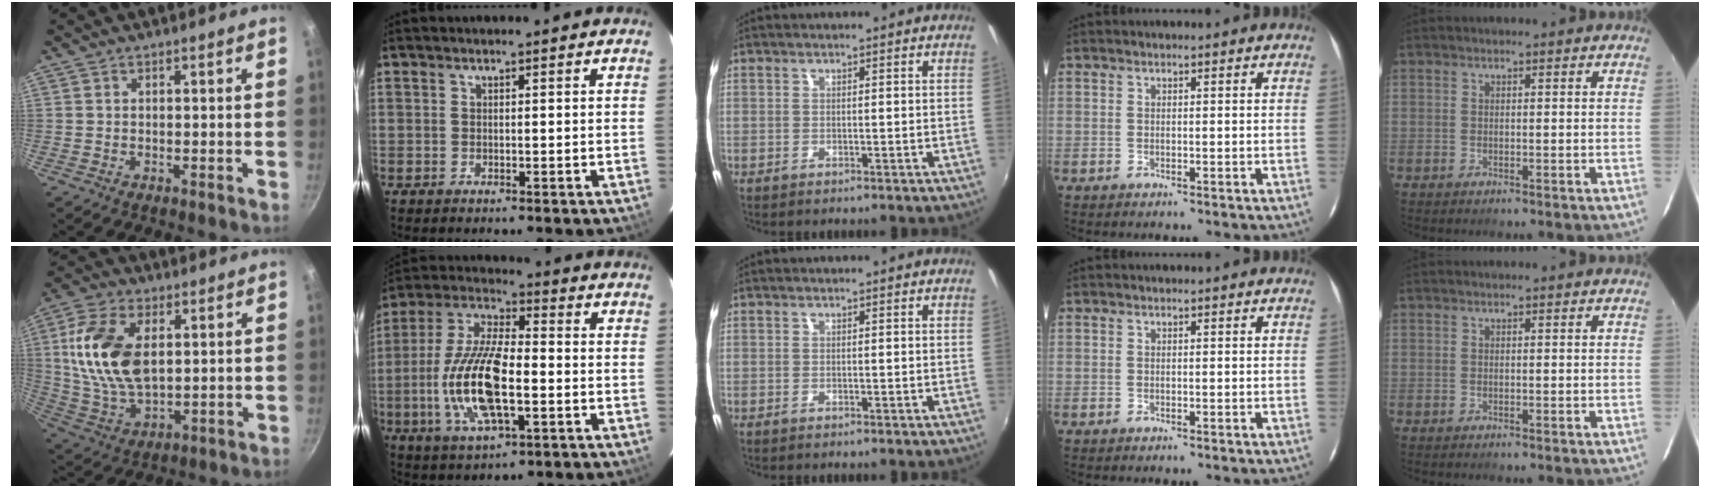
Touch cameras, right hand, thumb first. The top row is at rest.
{"thumb": {"total": 16.3, "force": [3.2, 9.4, 12.9], "torque": [-0.238, -0.009, 0.069]}, "index": {"total": 17.2, "force": [-3.6, 6.3, 15.6], "torque": [-0.323, -0.006, -0.070]}}